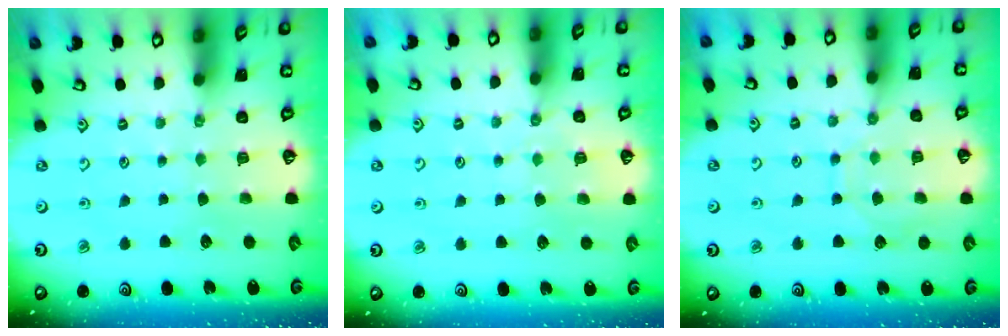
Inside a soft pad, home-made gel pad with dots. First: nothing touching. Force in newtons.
{"total": 2.5, "press": 2.5, "slide": 0.4}
{"total": 8.1, "press": 8.1, "slide": 0.5}